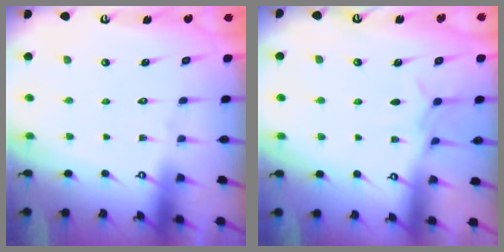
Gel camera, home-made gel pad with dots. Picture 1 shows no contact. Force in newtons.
{"total": 6.0, "press": 5.9, "slide": 0.7}